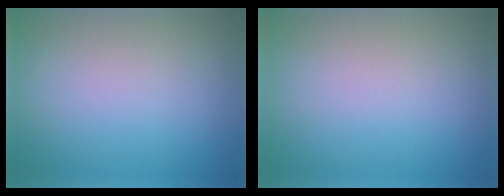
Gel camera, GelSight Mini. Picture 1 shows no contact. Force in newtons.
{"total": 0.0}